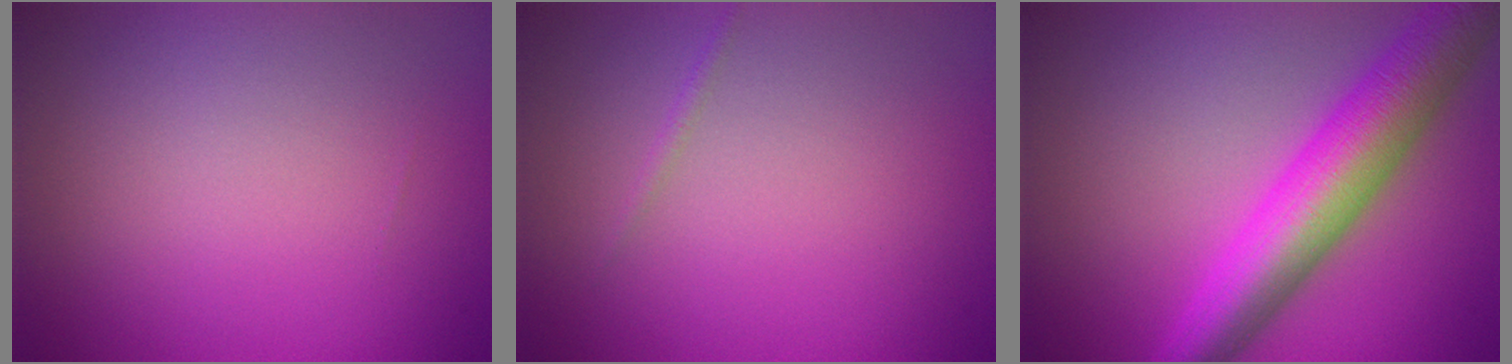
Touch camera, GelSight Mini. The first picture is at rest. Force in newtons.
{"total": 0.6, "press": 0.5, "slide": 0.0}
{"total": 8.5, "press": 8.5, "slide": 0.2}